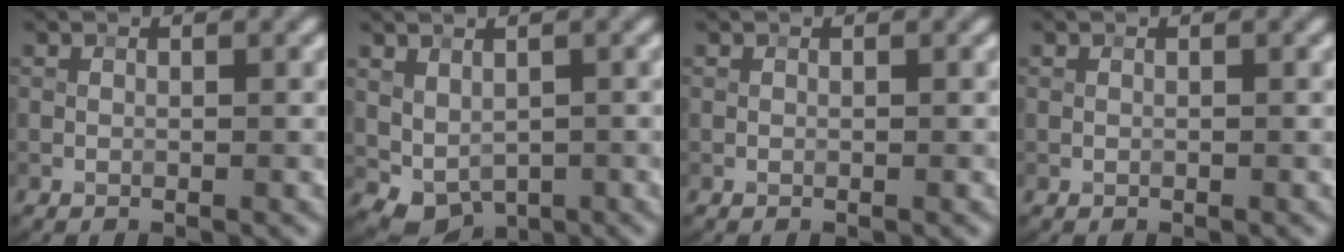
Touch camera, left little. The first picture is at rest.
{"total": 2.6, "force": [0.4, 1.9, 1.8], "torque": [-0.034, -0.014, 0.019]}
{"total": 0.0}
{"total": 0.0}